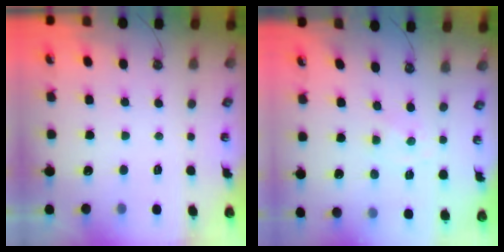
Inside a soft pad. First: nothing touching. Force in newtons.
{"total": 0.0}